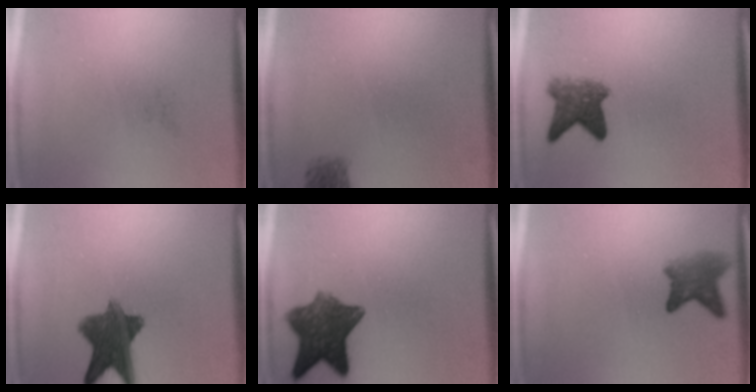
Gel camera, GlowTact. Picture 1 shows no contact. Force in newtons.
{"total": 1.8}
{"total": 5.2}
{"total": 9.9}
{"total": 9.7}
{"total": 4.2}